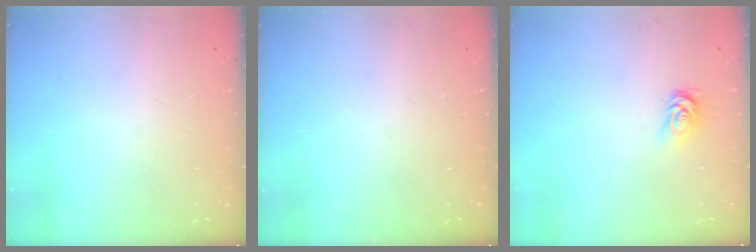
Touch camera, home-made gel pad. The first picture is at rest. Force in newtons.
{"total": 0.0}
{"total": 2.5, "press": 2.5, "slide": 0.4}